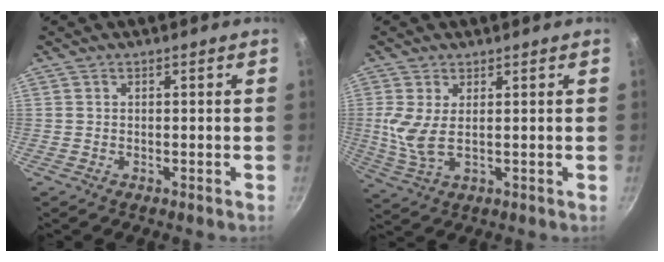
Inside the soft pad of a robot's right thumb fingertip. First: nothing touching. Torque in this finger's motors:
{"motor_torque": [0.59, 0.46, -0.04, 0.28, 0.15]}